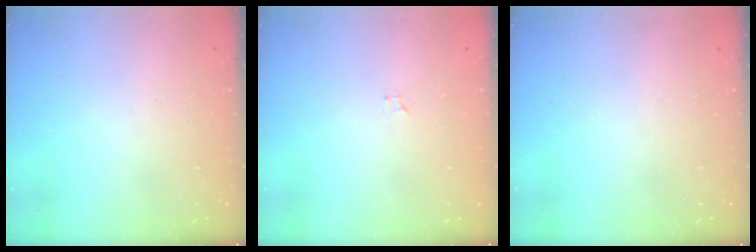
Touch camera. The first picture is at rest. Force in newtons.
{"total": 0.6, "press": 0.6, "slide": 0.1}
{"total": 0.0}